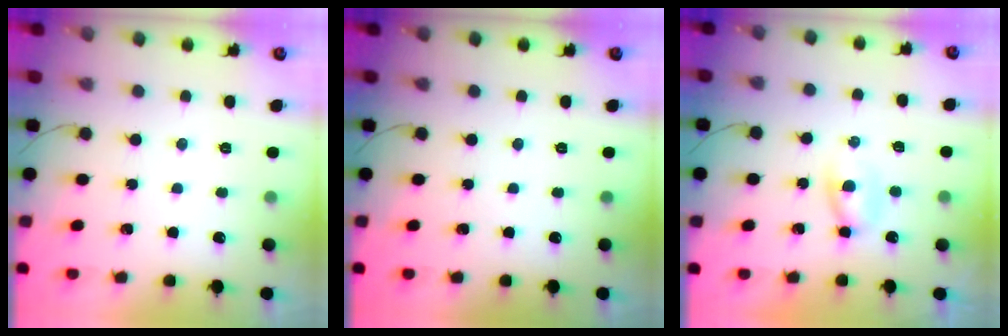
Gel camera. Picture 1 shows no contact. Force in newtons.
{"total": 0.0}
{"total": 3.3, "press": 3.1, "slide": 1.2}